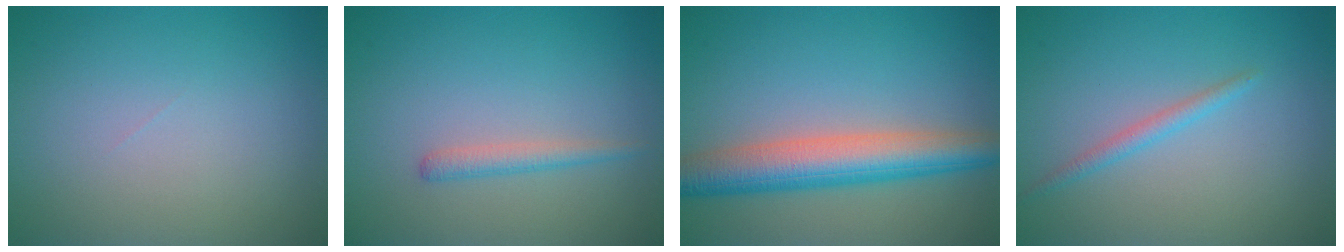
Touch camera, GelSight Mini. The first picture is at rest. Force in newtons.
{"total": 1.5, "press": 1.5, "slide": 0.1}
{"total": 6.7, "press": 6.7, "slide": 0.1}
{"total": 1.4, "press": 1.4, "slide": 0.1}